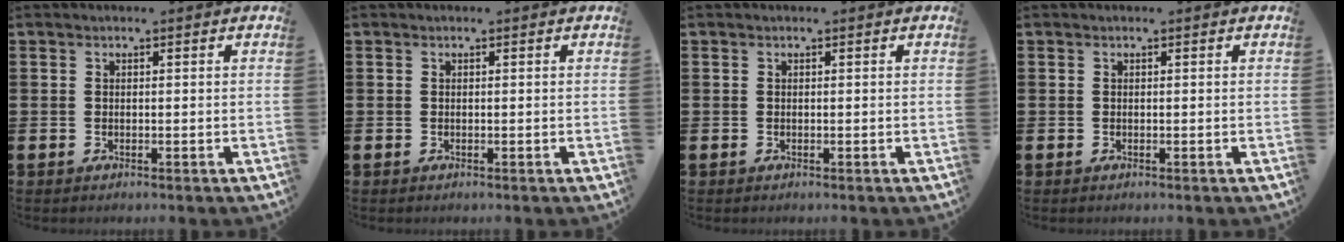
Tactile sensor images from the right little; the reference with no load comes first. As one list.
[{"total": 0.0}, {"total": 0.0}, {"total": 0.0}]